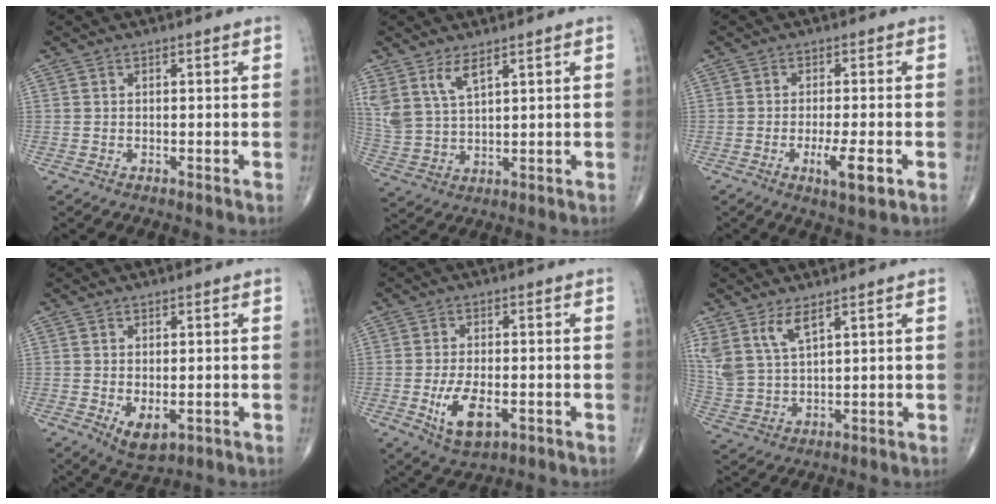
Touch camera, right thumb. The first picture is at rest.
{"total": 7.1, "force": [4.4, 2.8, 4.8], "torque": [-0.098, -0.019, 0.099]}
{"total": 5.8, "force": [-2.1, 1.3, 5.3], "torque": [-0.090, -0.009, -0.032]}
{"total": 4.7, "force": [-1.0, 2.6, 3.9], "torque": [-0.058, -0.011, -0.004]}
{"total": 8.1, "force": [-2.3, 4.0, 6.6], "torque": [-0.117, -0.004, -0.031]}
{"total": 8.2, "force": [5.1, 3.3, 5.5], "torque": [-0.118, -0.021, 0.115]}